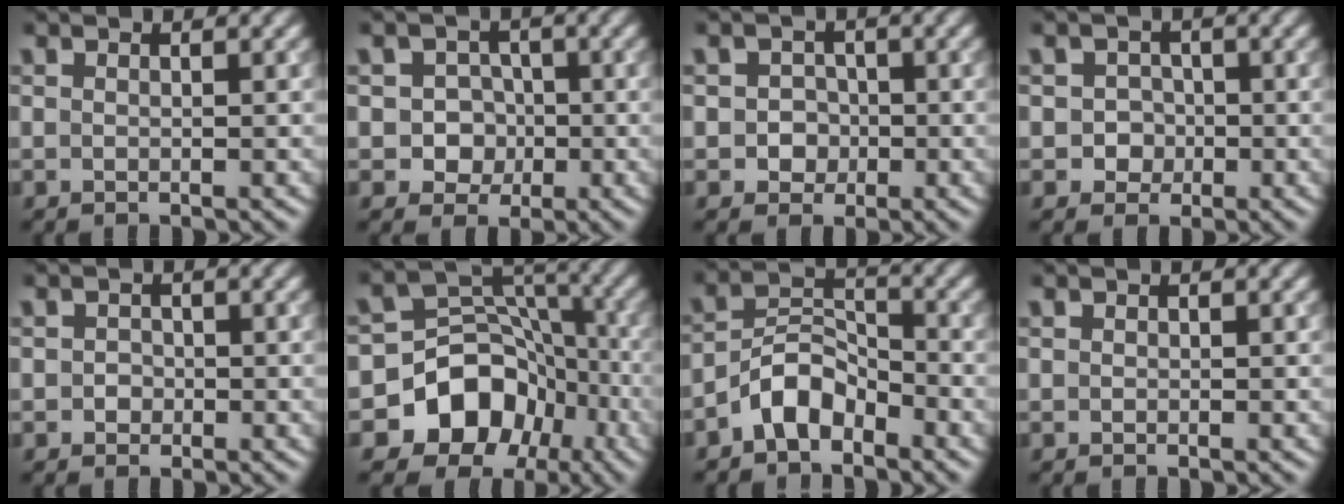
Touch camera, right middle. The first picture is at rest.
{"total": 3.8, "force": [-0.7, 3.5, 1.3], "torque": [0.006, 0.009, -0.030]}
{"total": 2.1, "force": [-0.4, 2.0, 0.6], "torque": [0.015, -0.002, -0.013]}
{"total": 2.0, "force": [-0.4, 1.9, 0.4], "torque": [0.017, -0.001, -0.011]}
{"total": 1.0, "force": [-0.2, 1.0, 0.3], "torque": [0.001, -0.001, -0.006]}
{"total": 9.3, "force": [-4.5, 7.3, 3.6], "torque": [-0.048, 0.016, -0.085]}
{"total": 4.2, "force": [-2.8, 2.1, 2.2], "torque": [-0.037, 0.013, -0.063]}
{"total": 0.0}